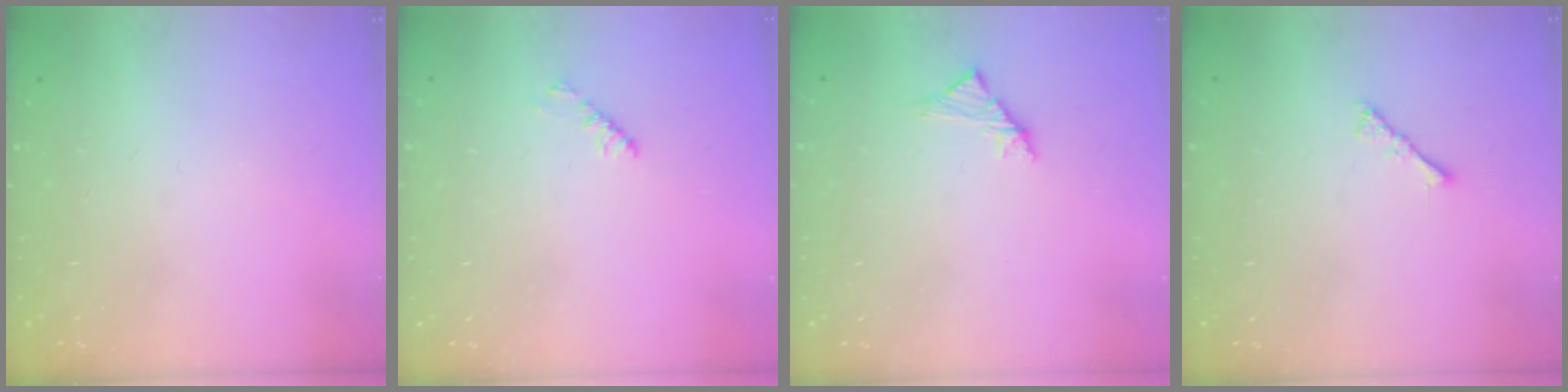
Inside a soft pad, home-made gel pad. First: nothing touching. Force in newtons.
{"total": 3.4, "press": 3.3, "slide": 0.5}
{"total": 2.8, "press": 2.6, "slide": 0.8}
{"total": 2.1, "press": 2.1, "slide": 0.5}